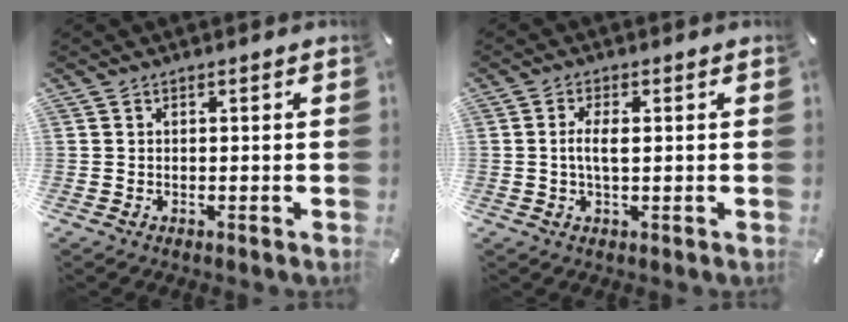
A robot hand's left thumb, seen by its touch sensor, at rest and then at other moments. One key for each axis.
{"total": 4.2, "fx": 0.2, "fy": 1.4, "fz": 3.9, "tx": -0.082, "ty": -0.001, "tz": -0.001}